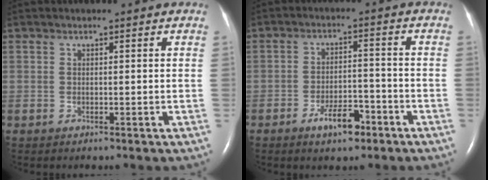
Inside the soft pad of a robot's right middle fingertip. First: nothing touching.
{"total": 5.7, "force": [-3.6, 2.1, 3.9], "torque": [-0.068, 0.002, -0.057]}